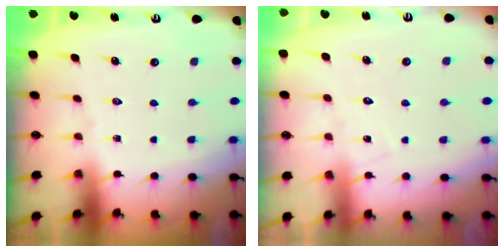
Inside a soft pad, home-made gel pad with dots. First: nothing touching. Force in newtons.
{"total": 5.6, "press": 5.6, "slide": 0.3}